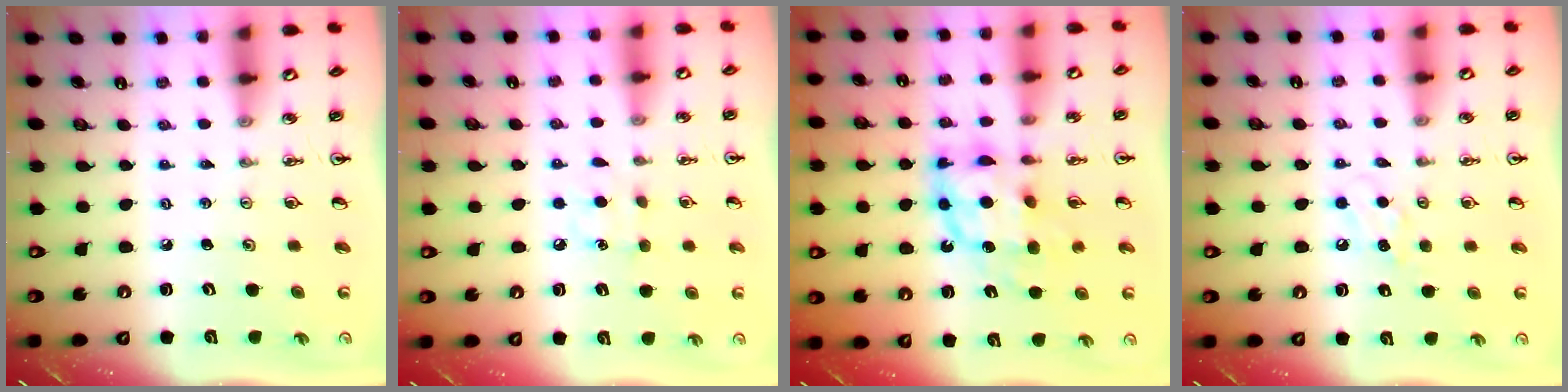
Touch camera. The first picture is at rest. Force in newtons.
{"total": 9.1, "press": 9.1, "slide": 1.0}
{"total": 11.9, "press": 11.8, "slide": 1.4}
{"total": 5.1, "press": 4.9, "slide": 1.4}